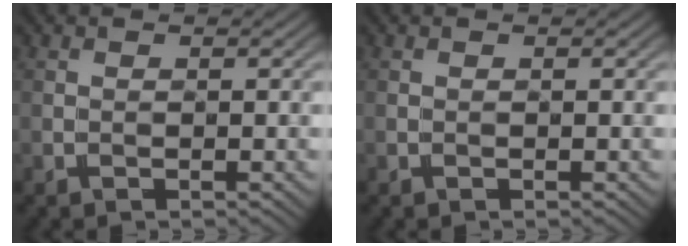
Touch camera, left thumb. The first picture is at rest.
{"total": 0.0}